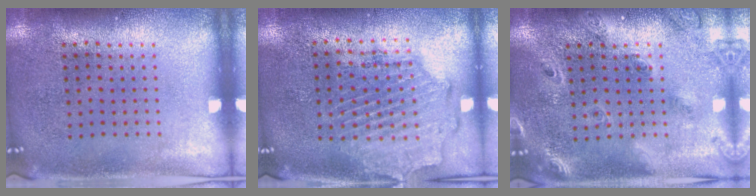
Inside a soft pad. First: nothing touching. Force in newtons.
{"total": 1.8, "press": 1.6, "slide": 0.9}
{"total": 1.8, "press": 1.7, "slide": 0.6}